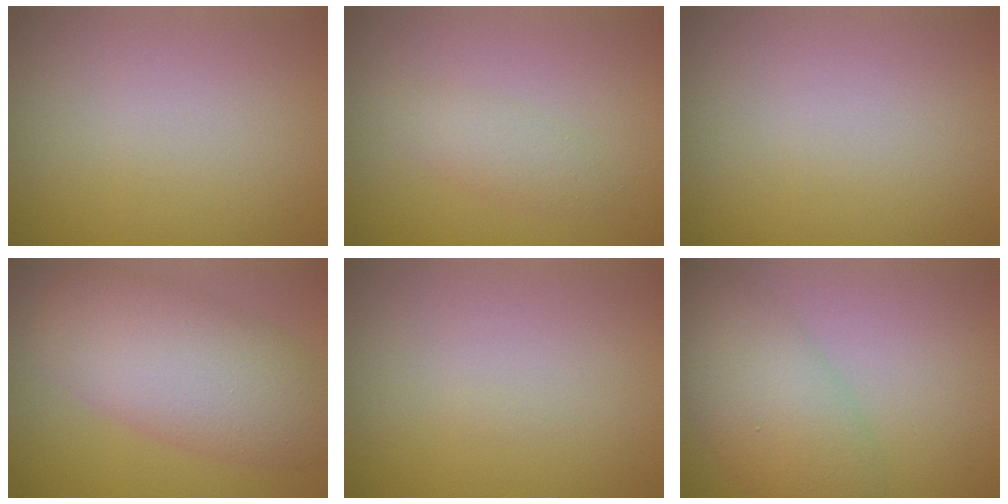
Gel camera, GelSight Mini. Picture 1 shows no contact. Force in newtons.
{"total": 2.0, "press": 2.0, "slide": 0.1}
{"total": 0.0}
{"total": 8.8, "press": 8.8, "slide": 0.4}
{"total": 0.0}
{"total": 6.2, "press": 6.2, "slide": 0.2}